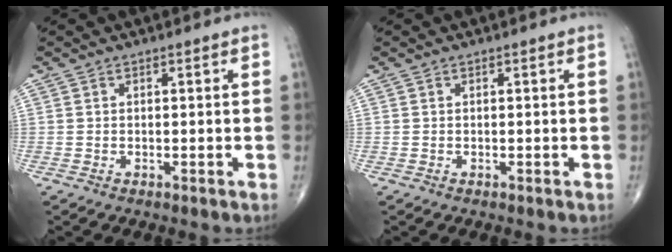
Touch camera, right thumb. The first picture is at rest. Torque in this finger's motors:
{"motor_torque": [0.00, 0.00, 0.00, 0.00, 0.00]}